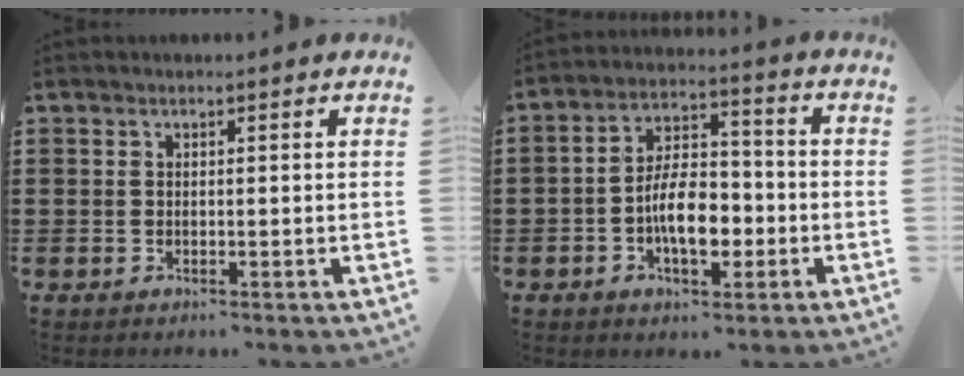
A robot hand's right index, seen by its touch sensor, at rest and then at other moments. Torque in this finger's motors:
{"motor_torque": [1.43, 0.71, 0.90, 0.21]}